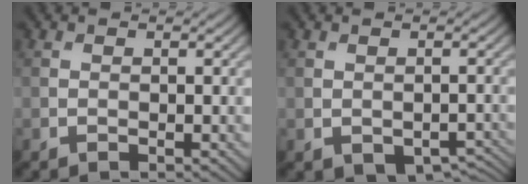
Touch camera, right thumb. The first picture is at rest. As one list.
[{"total": 3.6, "force": [-1.7, 2.2, 2.3], "torque": [-0.035, -0.020, -0.011]}]